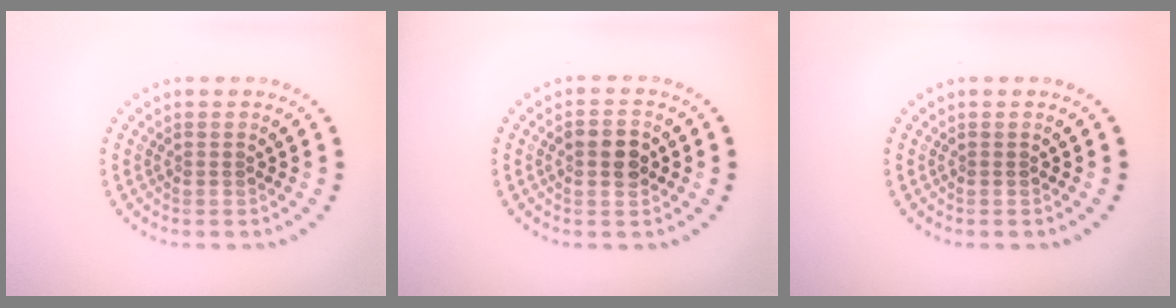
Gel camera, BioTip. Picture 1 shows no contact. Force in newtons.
{"total": 2.8, "press": 2.8, "slide": 0.3}
{"total": 0.0}